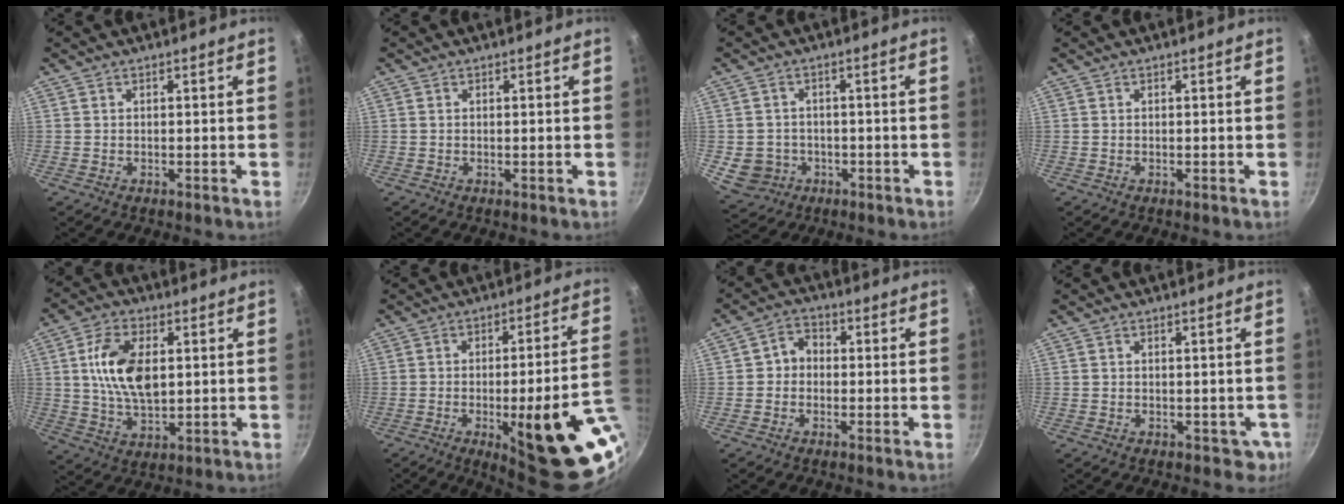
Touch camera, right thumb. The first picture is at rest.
{"total": 0.0}
{"total": 6.6, "force": [-1.6, 5.9, 2.4], "torque": [-0.027, 0.016, -0.009]}
{"total": 0.0}
{"total": 12.6, "force": [2.3, 7.1, 10.1], "torque": [-0.173, -0.003, 0.041]}
{"total": 23.5, "force": [-7.0, 6.0, 21.6], "torque": [-0.242, 0.012, -0.080]}
{"total": 4.5, "force": [-0.1, 3.9, 2.2], "torque": [-0.012, 0.010, -0.014]}
{"total": 3.1, "force": [-0.4, 2.6, 1.7], "torque": [-0.010, 0.006, 0.004]}